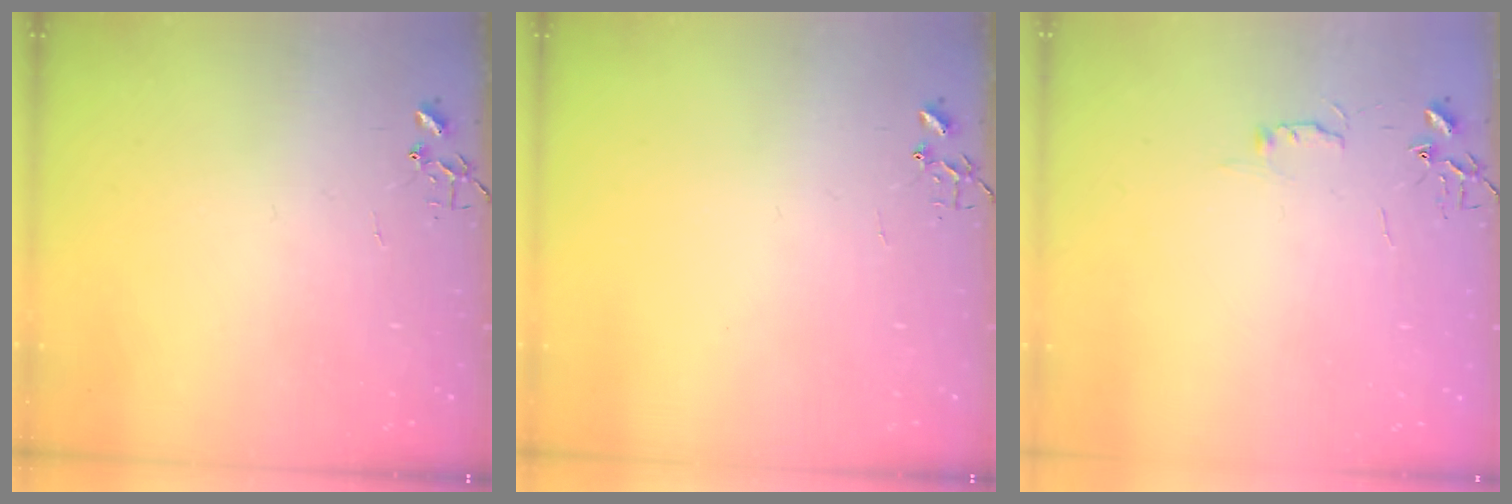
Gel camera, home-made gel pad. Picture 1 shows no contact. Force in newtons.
{"total": 0.0}
{"total": 4.4, "press": 4.4, "slide": 0.6}